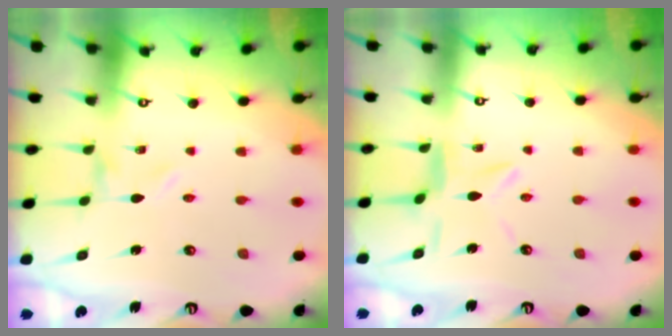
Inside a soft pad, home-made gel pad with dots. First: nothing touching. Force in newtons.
{"total": 6.1, "press": 6.1, "slide": 0.5}